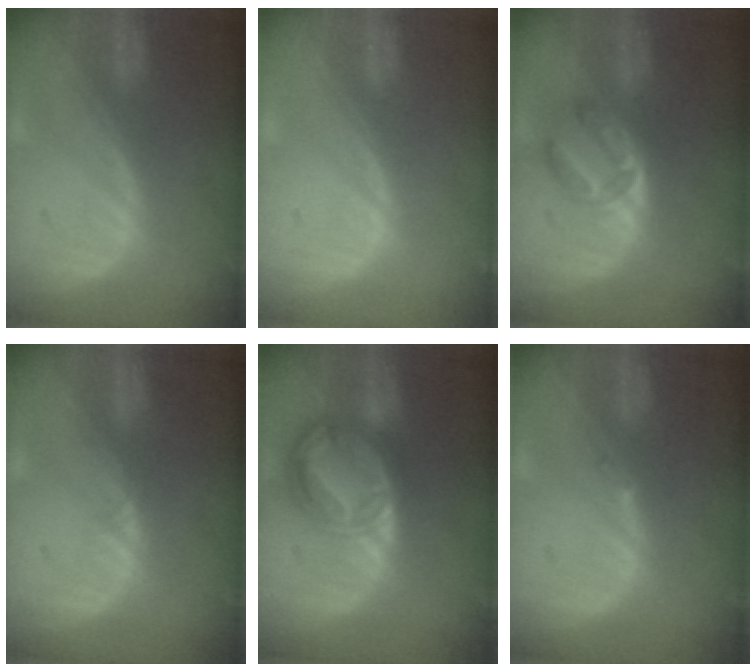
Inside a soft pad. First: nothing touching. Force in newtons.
{"total": 0.0}
{"total": 5.4, "press": 5.3, "slide": 1.2}
{"total": 0.9, "press": 0.8, "slide": 0.2}
{"total": 8.9, "press": 8.8, "slide": 0.8}
{"total": 0.5, "press": 0.5, "slide": 0.1}